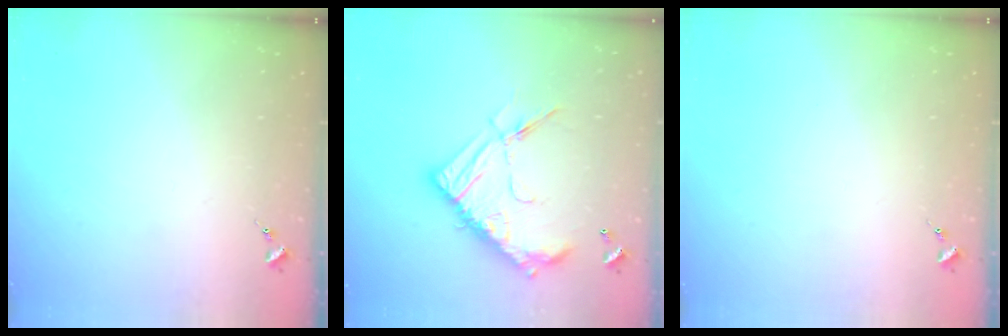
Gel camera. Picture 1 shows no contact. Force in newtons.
{"total": 18.6, "press": 18.5, "slide": 1.7}
{"total": 0.0}